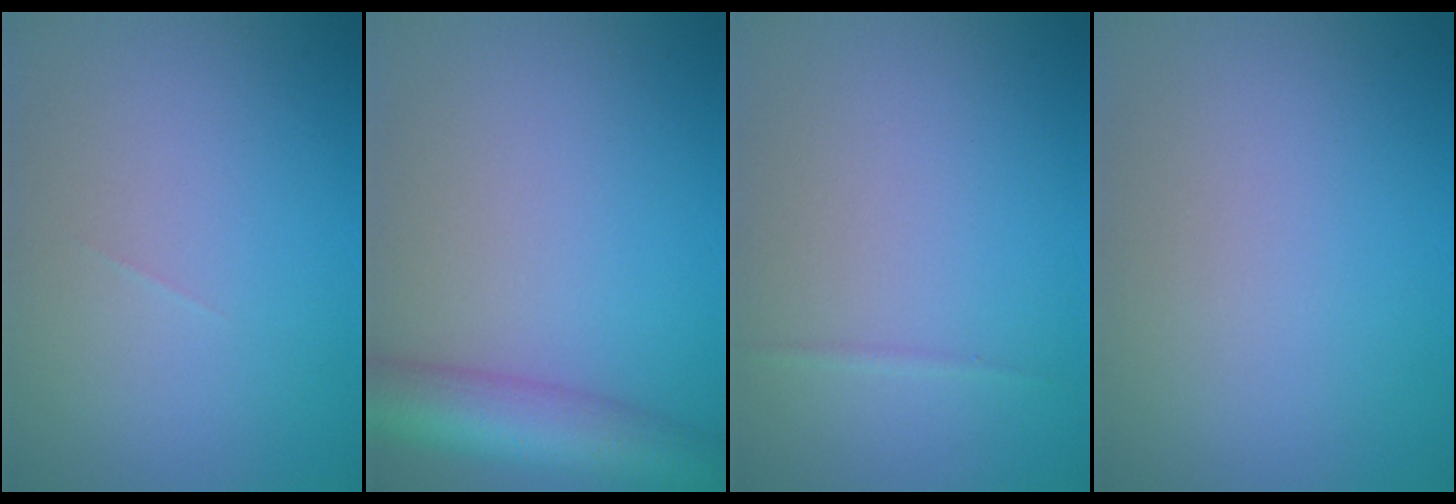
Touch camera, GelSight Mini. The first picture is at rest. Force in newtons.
{"total": 7.4, "press": 7.4, "slide": 0.4}
{"total": 0.5, "press": 0.5, "slide": 0.0}
{"total": 0.0}